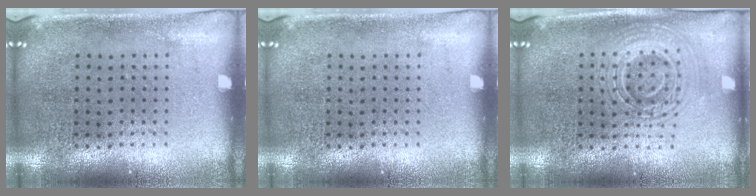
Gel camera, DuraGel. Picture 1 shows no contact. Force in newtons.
{"total": 0.0}
{"total": 2.1, "press": 2.1, "slide": 0.4}